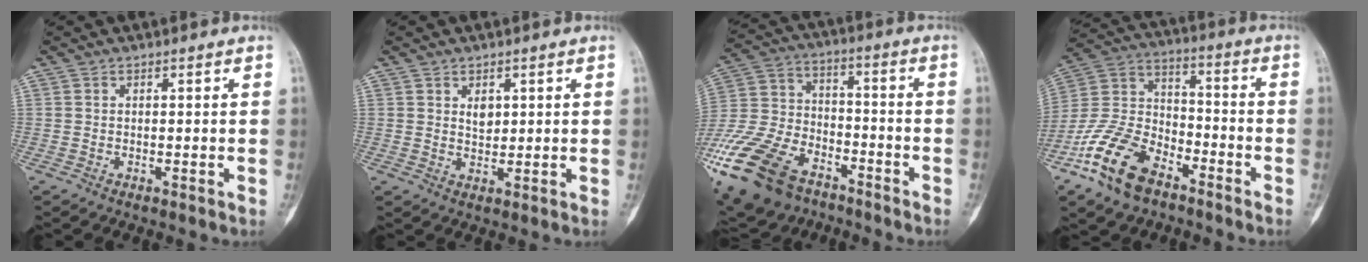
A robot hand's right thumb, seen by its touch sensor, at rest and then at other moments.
{"total": 2.7, "force": [1.0, 1.8, 1.7], "torque": [-0.016, -0.008, 0.019]}
{"total": 25.7, "force": [-15.5, 14.9, 14.0], "torque": [-0.360, 0.035, -0.281]}
{"total": 16.4, "force": [-10.0, 8.7, 9.6], "torque": [-0.185, 0.061, -0.198]}